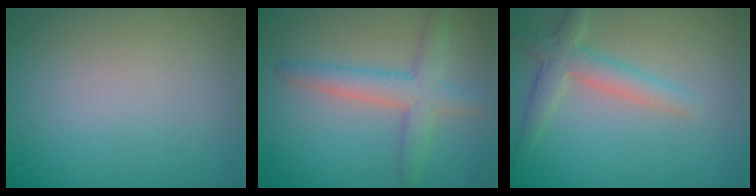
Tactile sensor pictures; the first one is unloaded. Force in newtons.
{"total": 3.9, "press": 3.9, "slide": 0.1}
{"total": 3.1, "press": 3.1, "slide": 0.2}